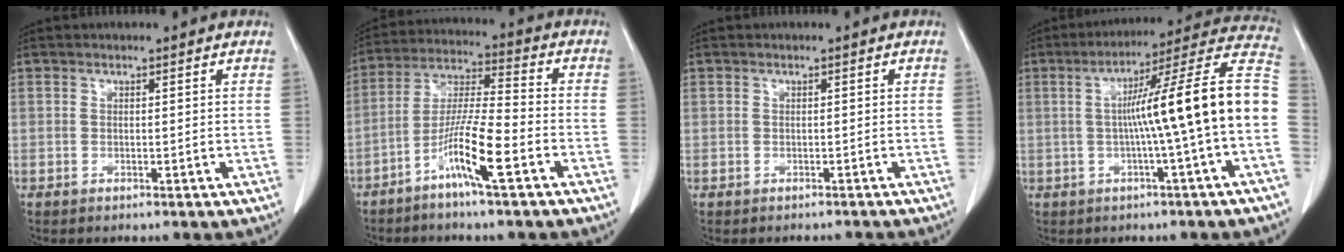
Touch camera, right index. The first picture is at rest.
{"total": 10.2, "force": [-5.1, 0.1, 8.8], "torque": [-0.171, 0.002, -0.100]}
{"total": 2.1, "force": [-1.7, 1.2, 0.0], "torque": [0.002, 0.003, -0.026]}
{"total": 16.7, "force": [-1.1, -1.2, 16.6], "torque": [-0.235, 0.035, -0.026]}